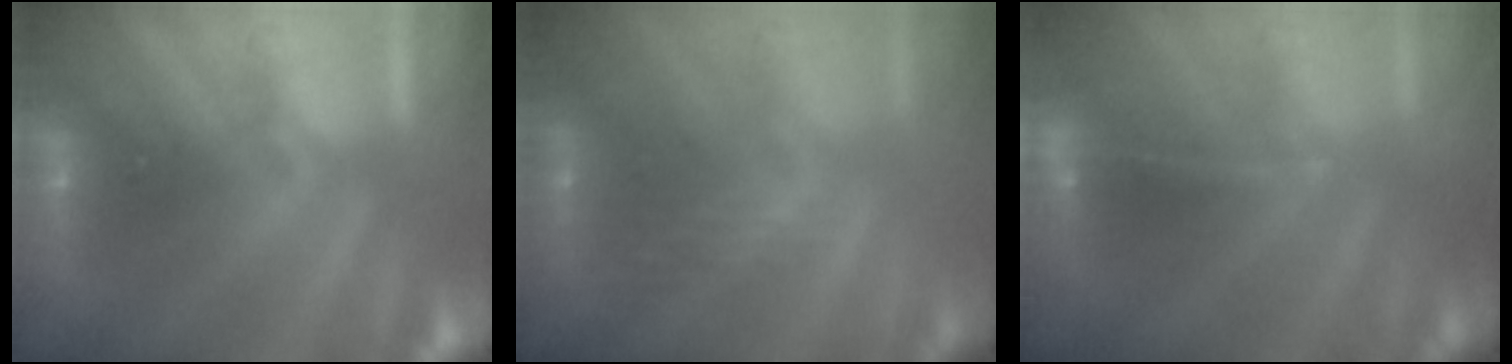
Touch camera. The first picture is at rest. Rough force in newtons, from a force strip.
{"total": 2.4}
{"total": 1.3}